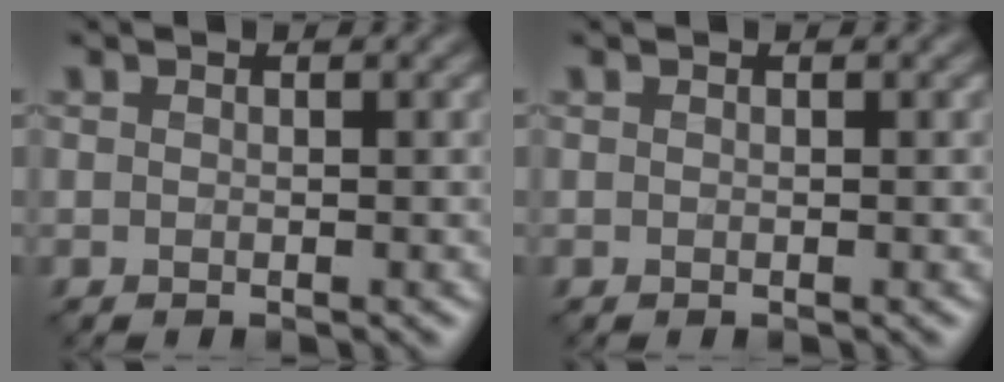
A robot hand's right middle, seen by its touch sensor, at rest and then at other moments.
{"total": 0.0}